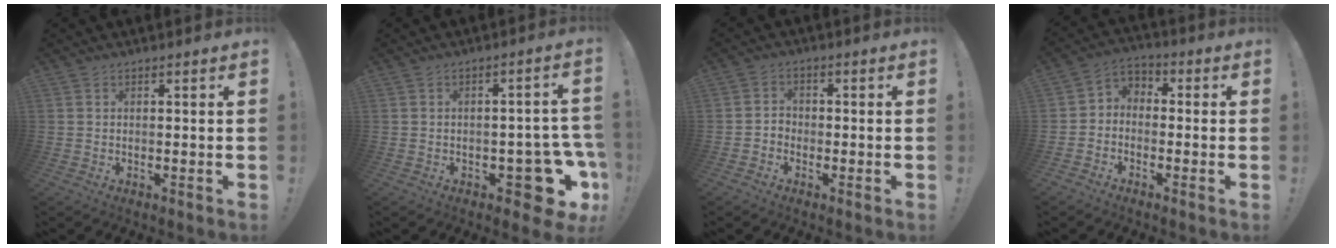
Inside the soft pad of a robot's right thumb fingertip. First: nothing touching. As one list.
[{"total": 12.5, "force": [-5.3, 6.2, 9.4], "torque": [-0.088, 0.036, -0.076]}, {"total": 3.0, "force": [-1.8, 2.2, 0.9], "torque": [-0.027, 0.009, -0.035]}, {"total": 5.4, "force": [-3.9, 3.4, 1.5], "torque": [-0.028, 0.024, -0.074]}]